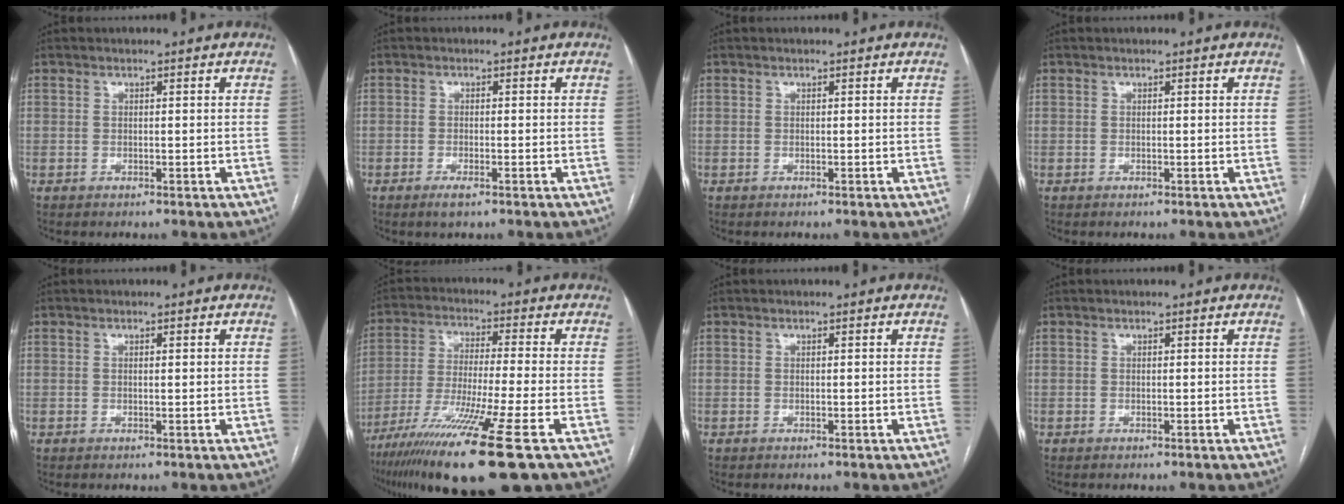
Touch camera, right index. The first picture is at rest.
{"total": 2.0, "force": [-1.2, 0.3, 1.5], "torque": [-0.027, -0.002, -0.021]}
{"total": 0.0}
{"total": 0.0}
{"total": 0.5, "force": [0.2, 0.0, 0.5], "torque": [-0.008, 0.001, 0.002]}
{"total": 17.9, "force": [-10.8, -0.4, 14.3], "torque": [-0.254, -0.052, -0.190]}
{"total": 0.0}
{"total": 0.0}